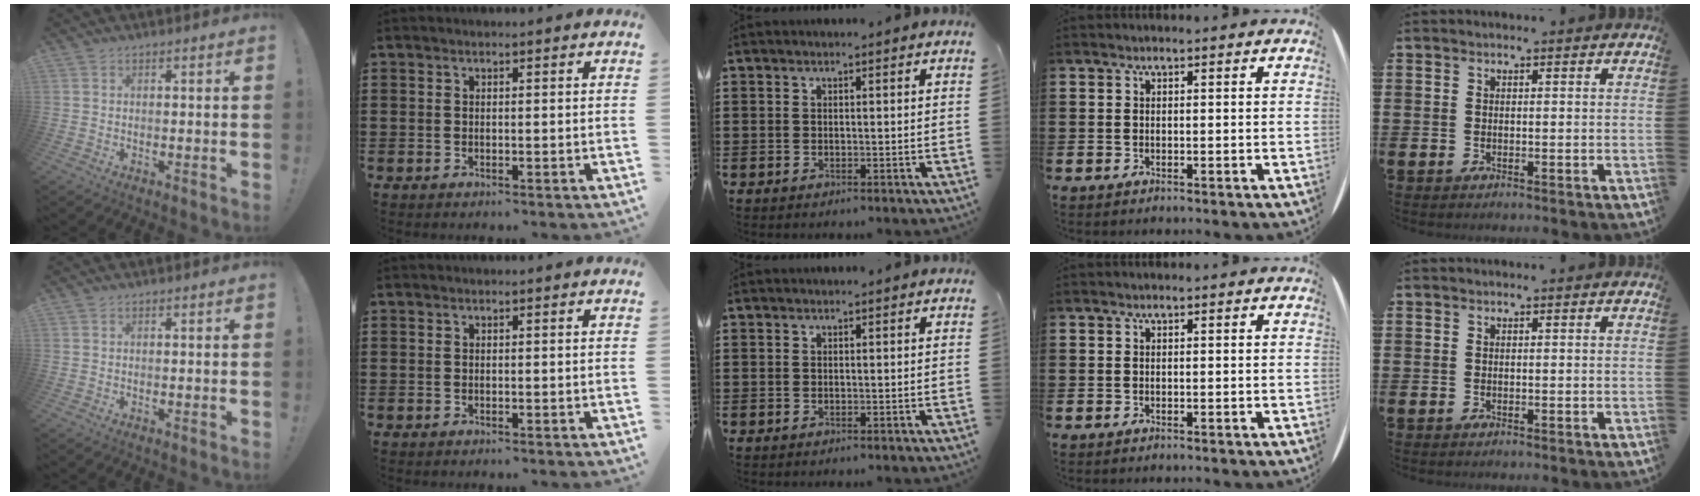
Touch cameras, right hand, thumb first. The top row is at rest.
{}